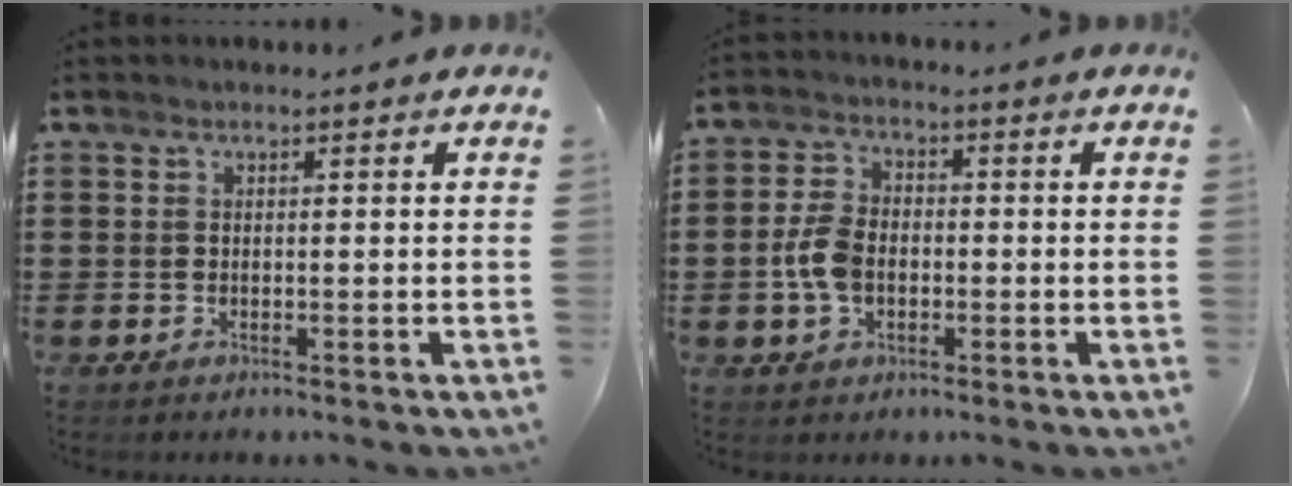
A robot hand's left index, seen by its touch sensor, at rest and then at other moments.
{"total": 6.0, "force": [-1.1, 3.9, 4.4], "torque": [-0.115, 0.000, -0.028]}